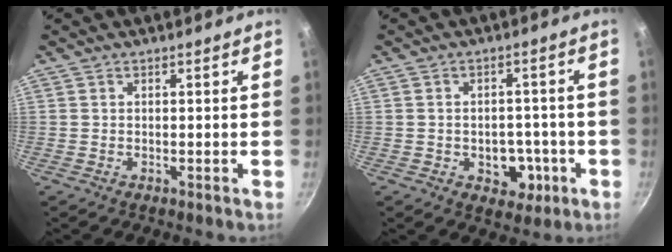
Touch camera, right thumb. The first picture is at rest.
{"total": 7.0, "force": [-2.2, 5.1, 4.2], "torque": [-0.025, 0.011, -0.022]}